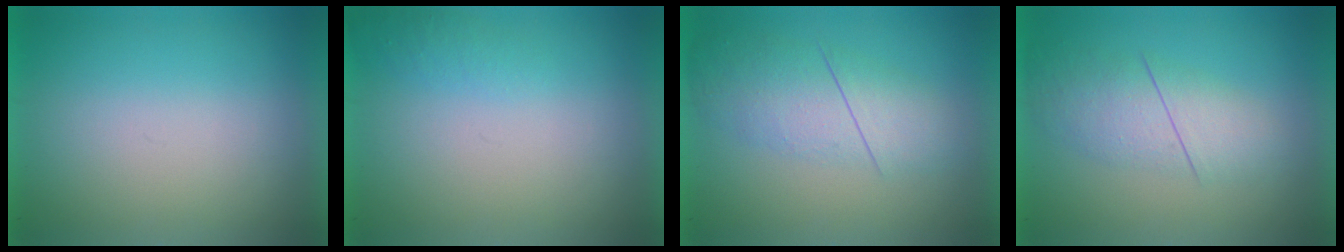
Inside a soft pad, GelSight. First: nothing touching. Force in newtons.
{"total": 1.1}
{"total": 3.0}
{"total": 2.8}